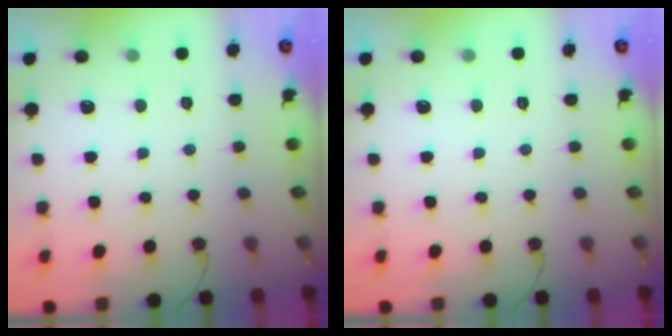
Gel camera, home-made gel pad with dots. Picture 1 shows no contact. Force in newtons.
{"total": 0.0}